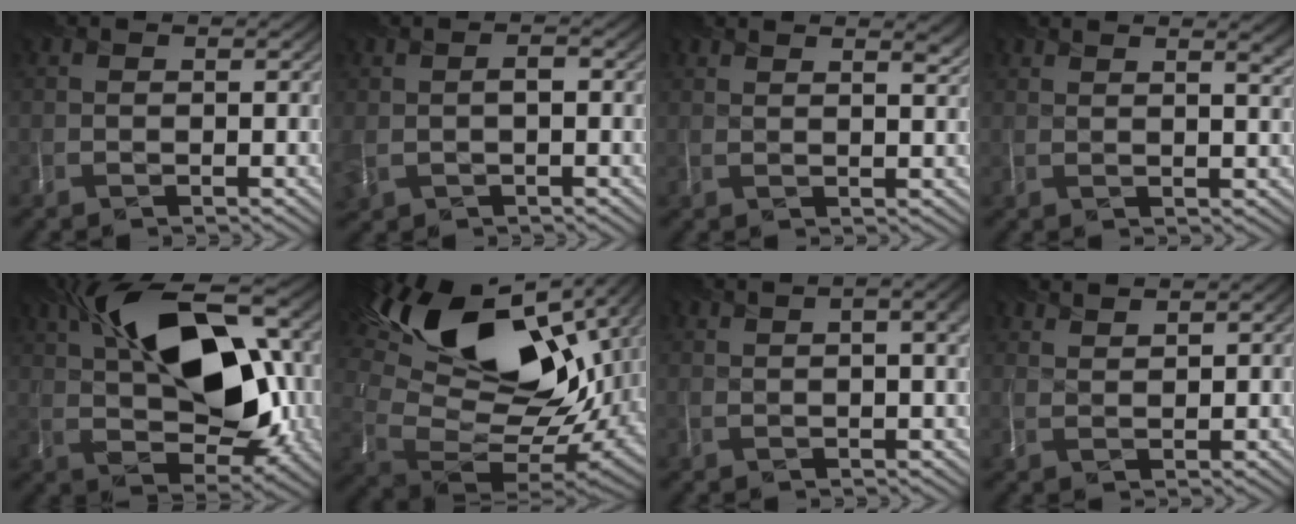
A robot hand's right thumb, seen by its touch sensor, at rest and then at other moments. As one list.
[{"total": 2.3, "force": [-0.4, 1.4, 1.7], "torque": [-0.045, 0.001, -0.007]}, {"total": 4.1, "force": [3.3, 1.3, 2.1], "torque": [-0.023, 0.007, 0.044]}, {"total": 4.6, "force": [3.2, 1.6, 2.9], "torque": [-0.026, 0.016, 0.039]}, {"total": 15.5, "force": [3.3, 8.3, 12.6], "torque": [-0.196, 0.027, 0.048]}, {"total": 19.9, "force": [7.3, 11.3, 14.7], "torque": [-0.280, 0.011, 0.149]}, {"total": 3.5, "force": [1.5, 1.0, 3.0], "torque": [-0.035, 0.018, 0.017]}, {"total": 2.6, "force": [2.6, 0.5, 0.2], "torque": [-0.005, 0.003, 0.051]}]